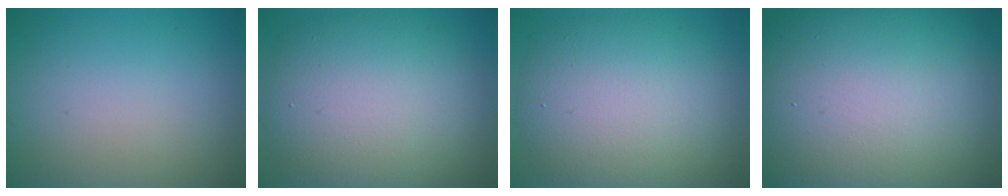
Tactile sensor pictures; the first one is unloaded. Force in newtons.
{"total": 10.2, "press": 10.2, "slide": 0.7}
{"total": 9.4, "press": 9.3, "slide": 0.6}
{"total": 20.5, "press": 20.4, "slide": 1.5}